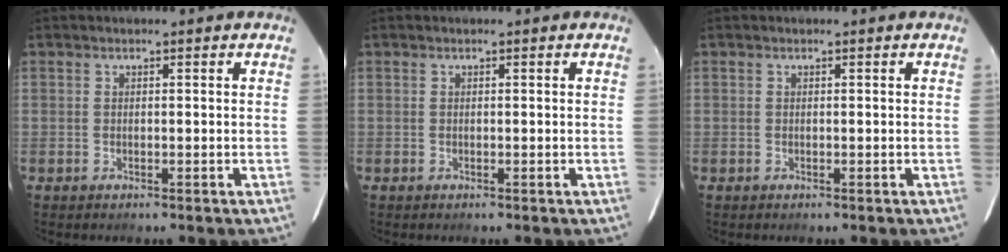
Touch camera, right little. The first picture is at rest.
{"total": 0.0}
{"total": 0.0}